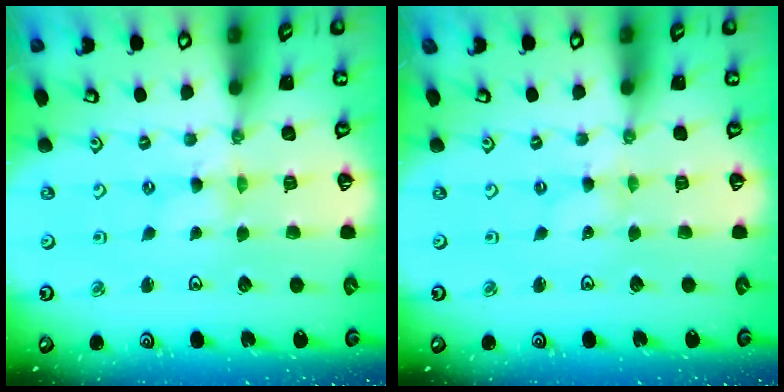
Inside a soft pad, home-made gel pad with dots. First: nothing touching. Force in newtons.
{"total": 0.0}